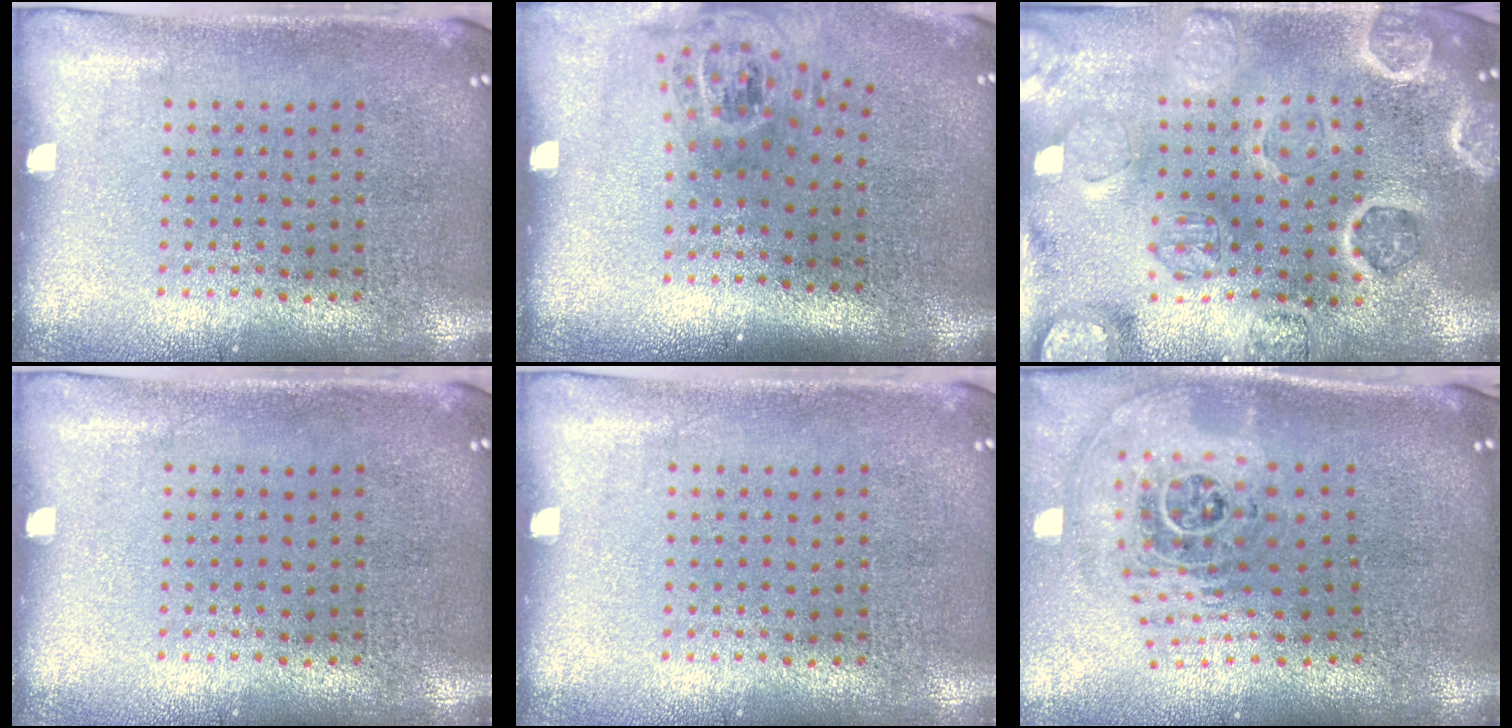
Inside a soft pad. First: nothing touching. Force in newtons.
{"total": 1.8, "press": 1.3, "slide": 1.2}
{"total": 2.9, "press": 2.9, "slide": 0.3}
{"total": 0.0}
{"total": 0.0}
{"total": 2.2, "press": 1.6, "slide": 1.5}